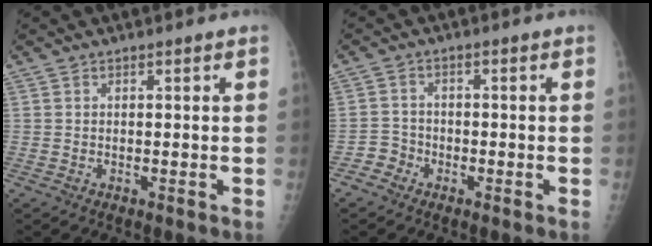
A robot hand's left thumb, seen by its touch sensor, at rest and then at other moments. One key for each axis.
{"total": 2.8, "fx": -1.7, "fy": 2.3, "fz": 0.0, "tx": 0.014, "ty": 0.012, "tz": -0.041}